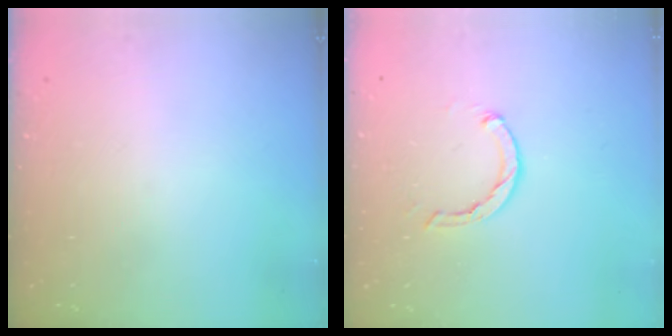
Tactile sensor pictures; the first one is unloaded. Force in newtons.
{"total": 2.1, "press": 2.1, "slide": 0.3}